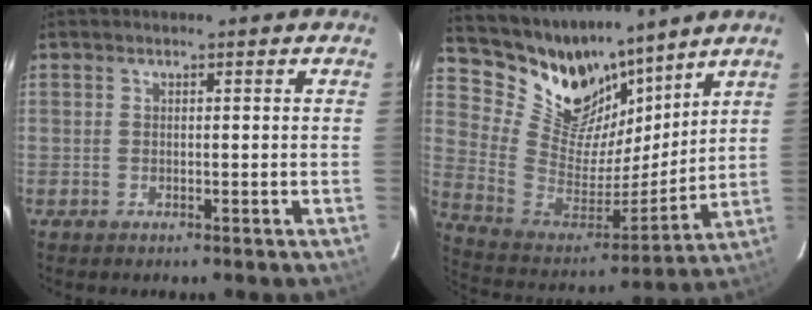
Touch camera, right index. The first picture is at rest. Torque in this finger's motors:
{"motor_torque": [-0.30, 0.78, 0.10, 0.00]}